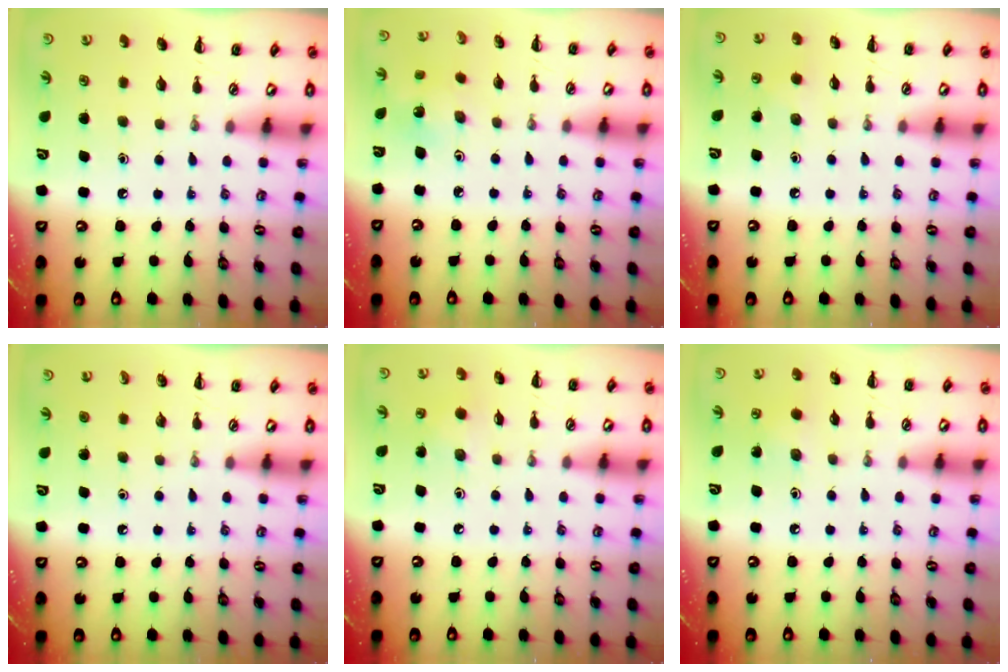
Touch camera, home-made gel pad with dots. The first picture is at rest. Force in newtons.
{"total": 2.3, "press": 2.2, "slide": 0.7}
{"total": 4.0, "press": 3.9, "slide": 1.0}
{"total": 0.0}
{"total": 2.8, "press": 2.7, "slide": 0.7}
{"total": 4.4, "press": 4.2, "slide": 1.3}